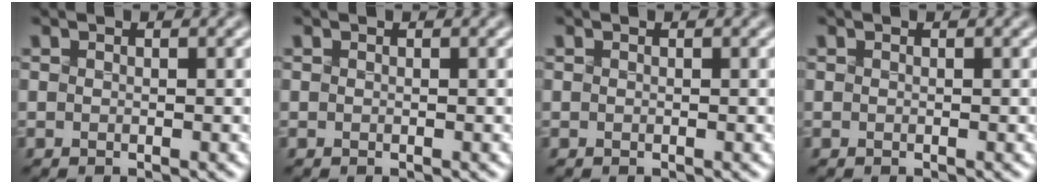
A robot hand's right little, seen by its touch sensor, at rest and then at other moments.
{"total": 0.0}
{"total": 0.0}
{"total": 0.0}